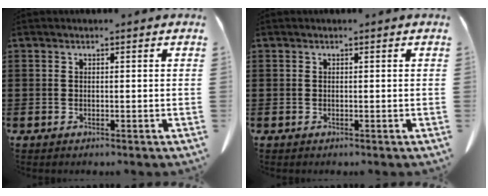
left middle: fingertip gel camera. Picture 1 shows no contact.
{"total": 0.0}